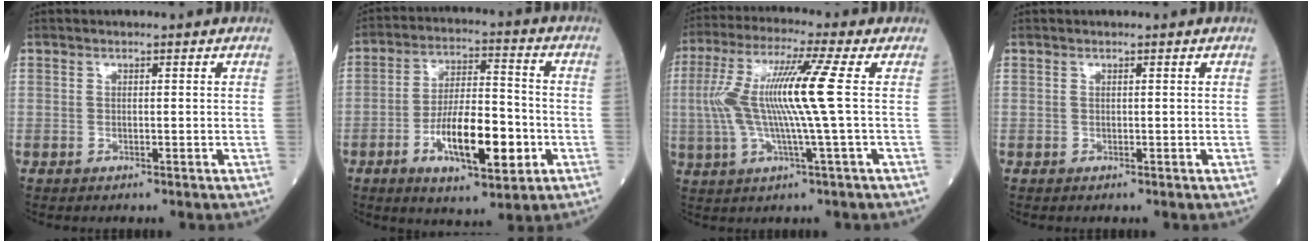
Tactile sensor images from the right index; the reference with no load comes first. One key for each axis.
{"total": 12.7, "fx": -4.3, "fy": 3.8, "fz": 11.4, "tx": -0.200, "ty": 0.002, "tz": -0.071}
{"total": 12.6, "fx": 0.7, "fy": -1.2, "fz": 12.5, "tx": -0.257, "ty": 0.011, "tz": 0.006}
{"total": 0.0}